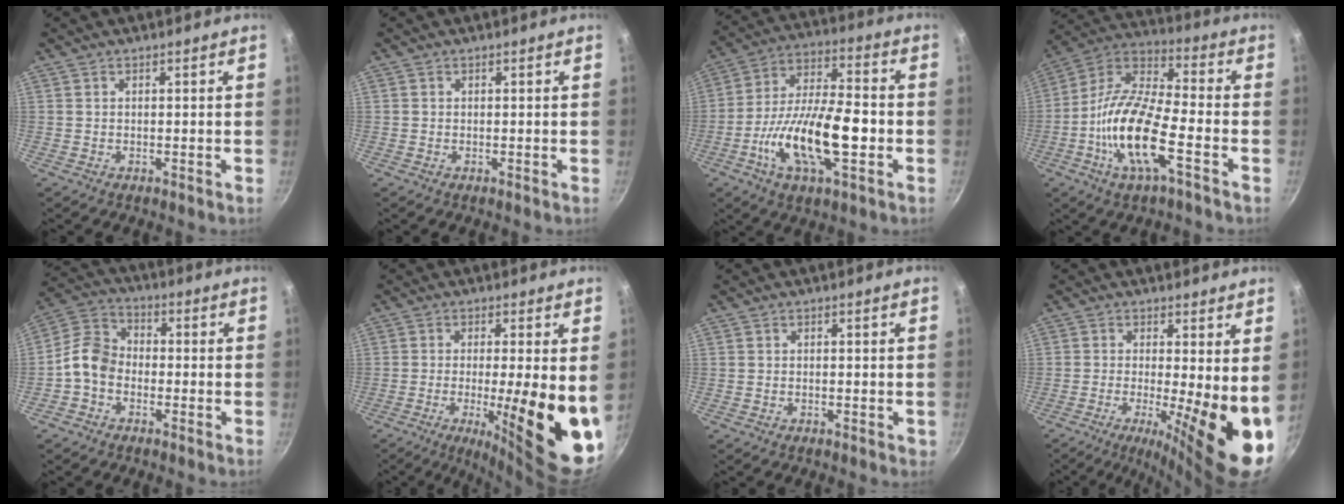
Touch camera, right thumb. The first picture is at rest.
{"total": 0.0}
{"total": 18.4, "force": [-4.7, 7.4, 16.2], "torque": [-0.279, 0.032, -0.091]}
{"total": 16.6, "force": [-5.7, 5.3, 14.6], "torque": [-0.286, 0.035, -0.130]}
{"total": 7.7, "force": [-2.5, 5.8, 4.4], "torque": [-0.073, 0.036, -0.070]}
{"total": 17.3, "force": [-2.4, 3.8, 16.7], "torque": [-0.218, -0.025, -0.029]}
{"total": 0.6, "force": [-0.2, 0.3, 0.5], "torque": [-0.005, 0.001, -0.003]}
{"total": 13.2, "force": [-1.7, 3.0, 12.8], "torque": [-0.169, -0.021, -0.021]}